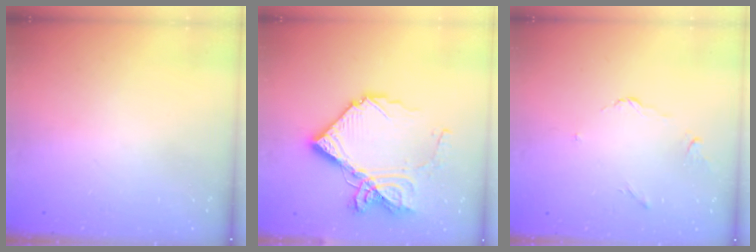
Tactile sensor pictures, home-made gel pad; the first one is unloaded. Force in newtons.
{"total": 17.6, "press": 17.5, "slide": 2.1}
{"total": 3.4, "press": 3.3, "slide": 0.6}